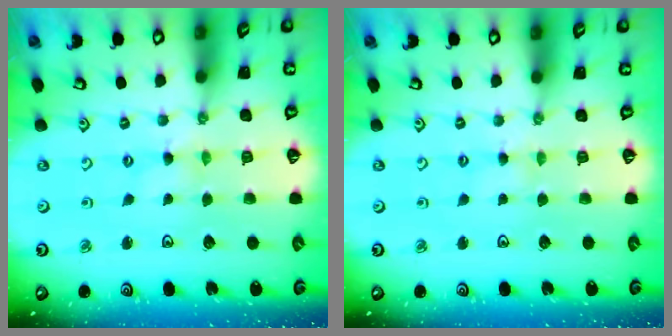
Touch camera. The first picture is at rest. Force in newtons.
{"total": 2.0, "press": 2.0, "slide": 0.3}